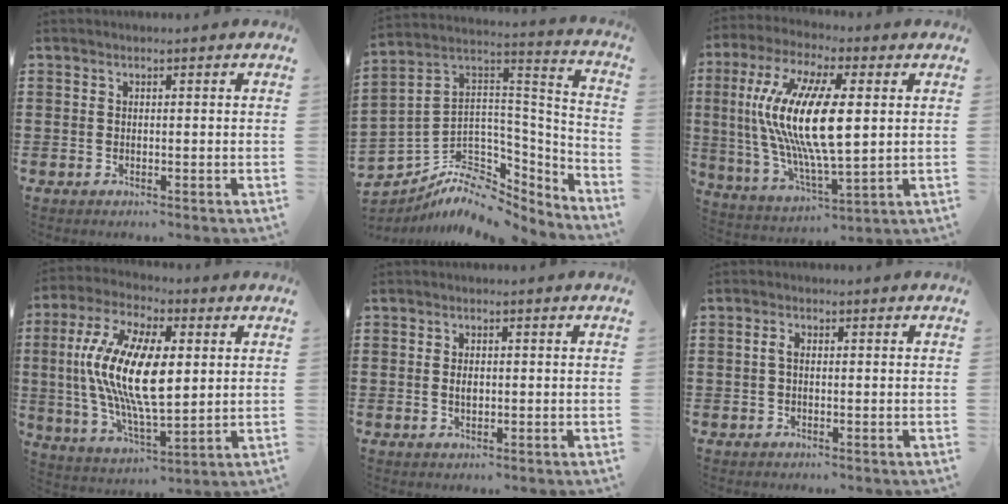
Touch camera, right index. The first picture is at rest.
{"total": 8.0, "force": [-5.5, 4.8, 3.5], "torque": [-0.077, -0.009, -0.100]}
{"total": 14.5, "force": [2.0, 5.1, 13.5], "torque": [-0.290, -0.003, 0.030]}
{"total": 14.8, "force": [1.3, 6.2, 13.4], "torque": [-0.291, -0.003, 0.020]}
{"total": 1.5, "force": [0.0, 0.9, 1.2], "torque": [-0.025, 0.007, -0.001]}
{"total": 1.5, "force": [-0.1, 0.7, 1.3], "torque": [-0.034, 0.000, -0.005]}